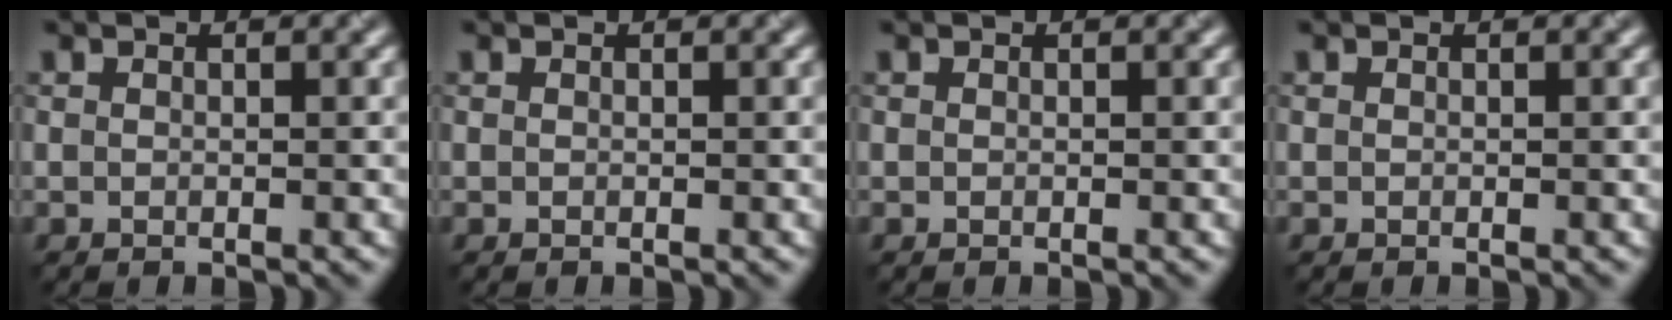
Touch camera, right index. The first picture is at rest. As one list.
[{"total": 0.0}, {"total": 0.0}, {"total": 0.0}]